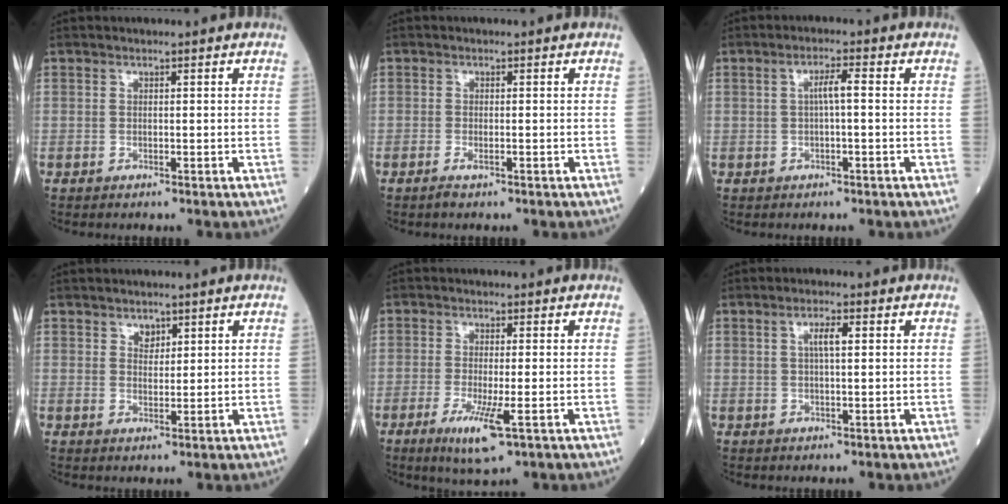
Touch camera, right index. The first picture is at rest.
{"total": 1.1, "force": [-0.6, 0.2, 0.9], "torque": [-0.021, -0.002, -0.009]}
{"total": 2.7, "force": [0.1, 0.2, 2.7], "torque": [-0.049, 0.004, 0.002]}
{"total": 2.0, "force": [1.3, 1.3, 0.8], "torque": [-0.012, -0.002, 0.023]}
{"total": 6.1, "force": [-2.5, 0.6, 5.5], "torque": [-0.106, -0.016, -0.040]}
{"total": 2.8, "force": [0.8, 0.5, 2.7], "torque": [-0.051, 0.003, 0.014]}